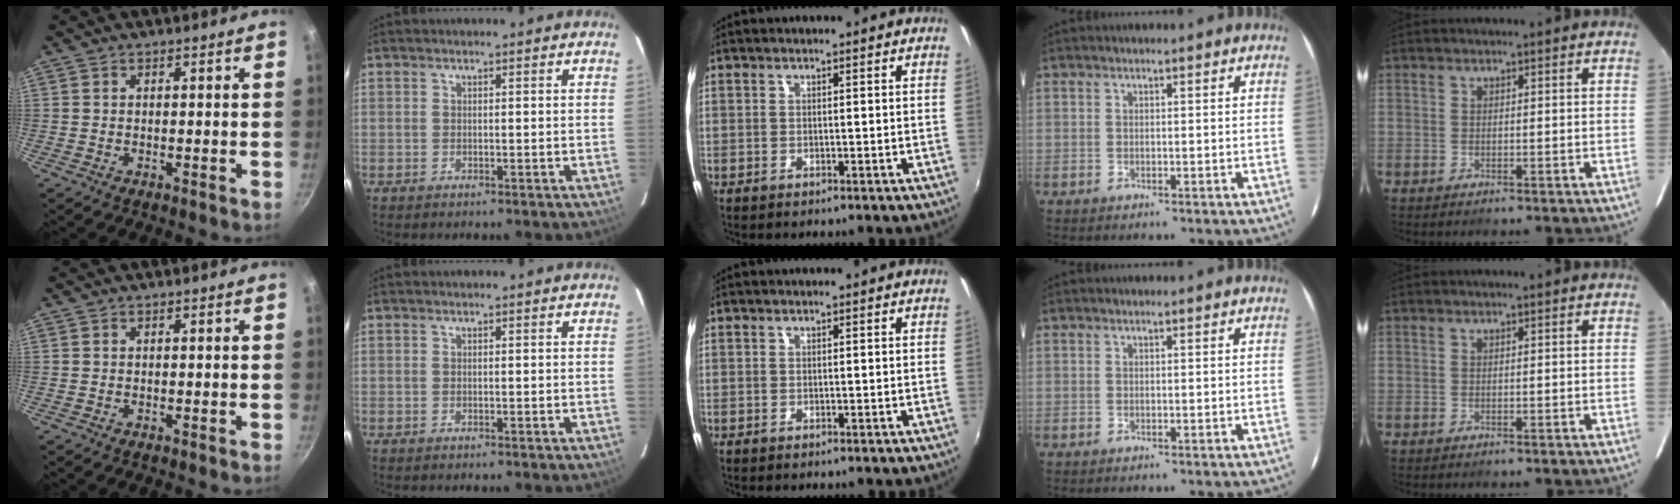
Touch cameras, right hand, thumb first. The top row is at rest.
{}